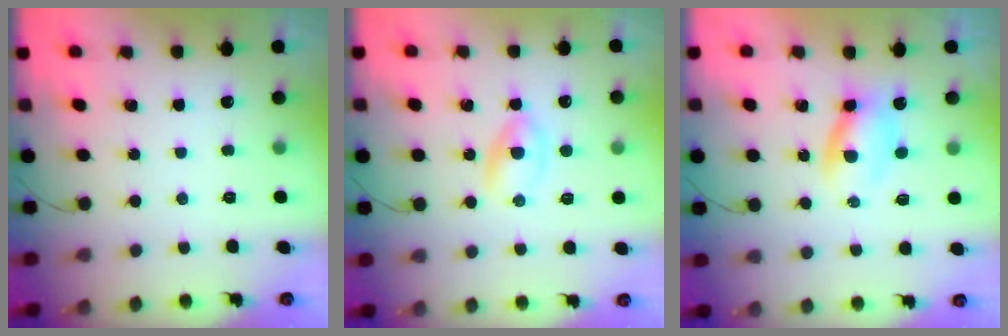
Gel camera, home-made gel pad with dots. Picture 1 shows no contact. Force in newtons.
{"total": 2.9, "press": 2.6, "slide": 1.3}
{"total": 3.9, "press": 3.7, "slide": 1.3}